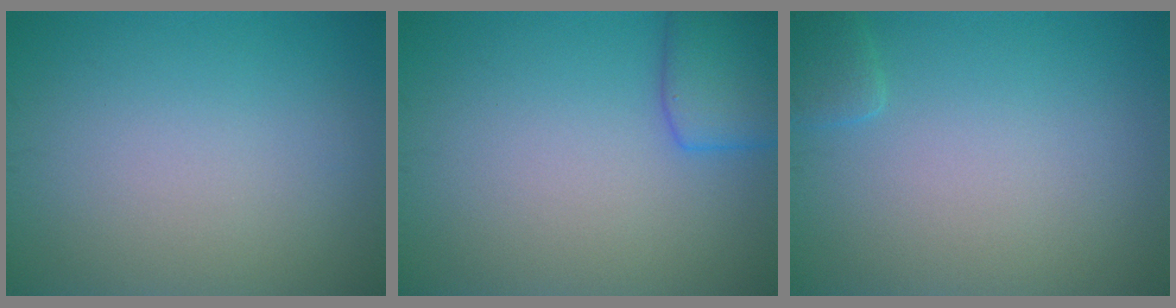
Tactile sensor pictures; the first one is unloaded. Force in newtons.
{"total": 3.9, "press": 3.8, "slide": 0.3}
{"total": 1.3, "press": 1.3, "slide": 0.1}